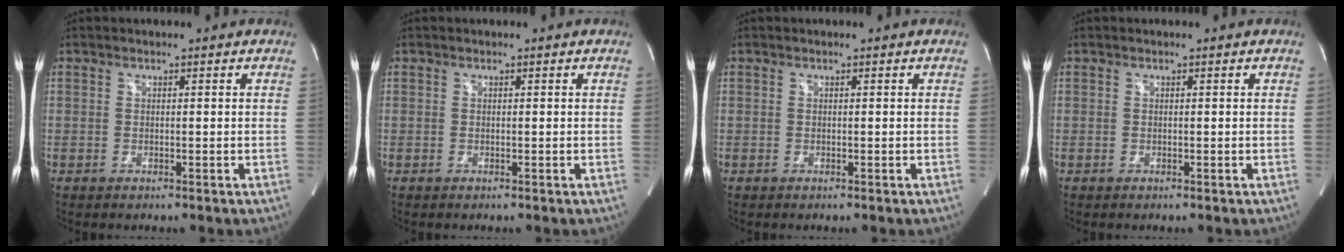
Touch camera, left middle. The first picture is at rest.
{"total": 0.0}
{"total": 0.0}
{"total": 0.0}